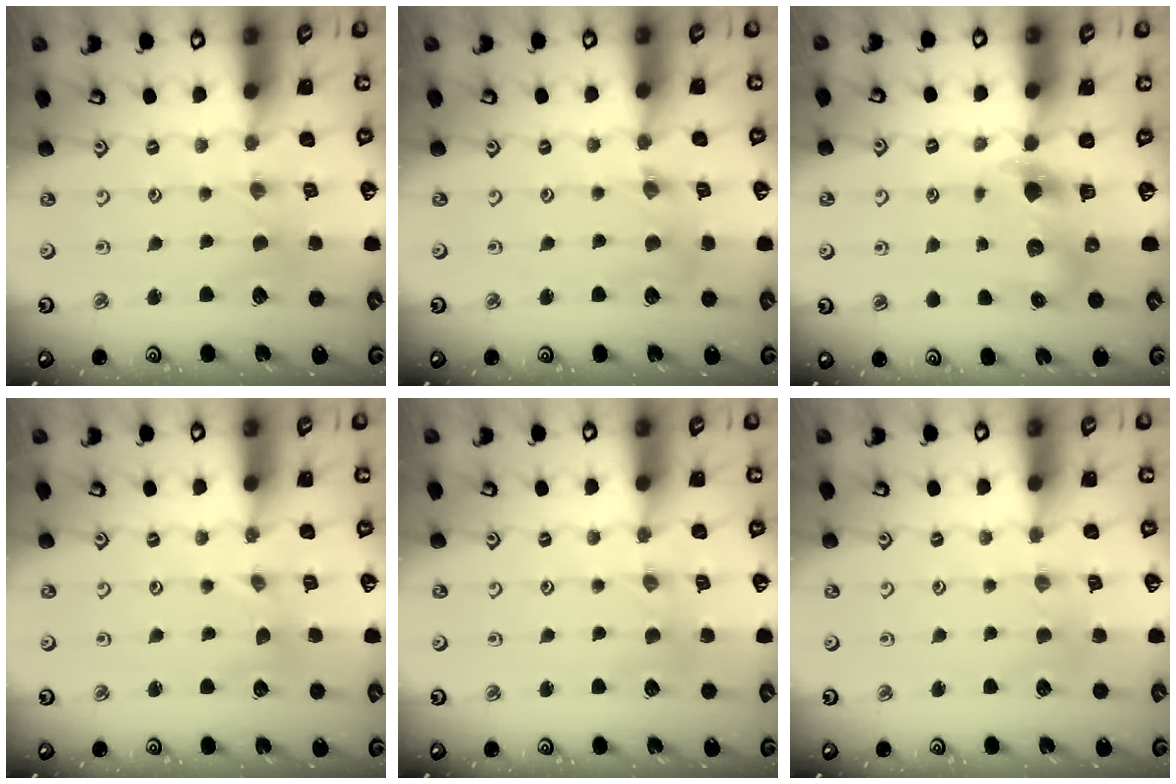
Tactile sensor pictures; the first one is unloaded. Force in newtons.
{"total": 2.4, "press": 2.3, "slide": 0.4}
{"total": 5.4, "press": 5.4, "slide": 0.5}
{"total": 0.0}
{"total": 2.0, "press": 1.9, "slide": 0.4}
{"total": 2.2, "press": 2.1, "slide": 0.4}